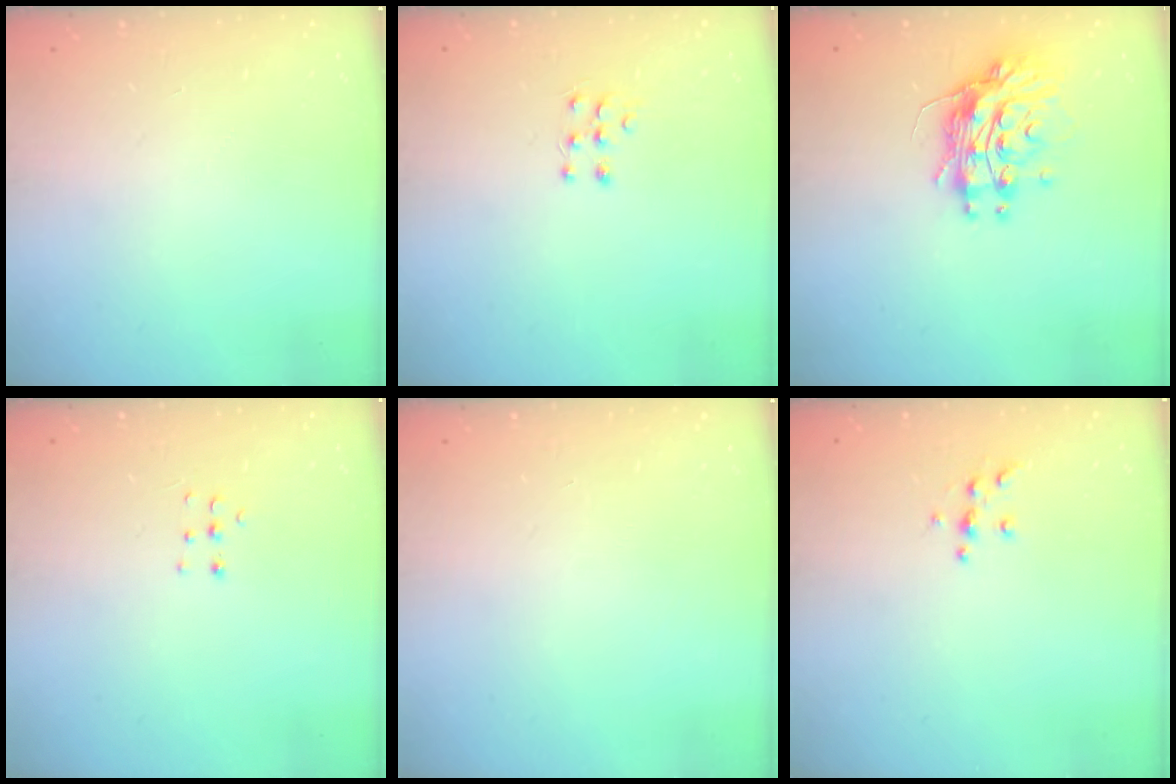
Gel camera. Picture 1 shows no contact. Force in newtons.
{"total": 5.8, "press": 5.8, "slide": 1.0}
{"total": 12.2, "press": 12.1, "slide": 0.9}
{"total": 4.3, "press": 4.3, "slide": 0.6}
{"total": 0.0}
{"total": 5.8, "press": 5.7, "slide": 0.5}